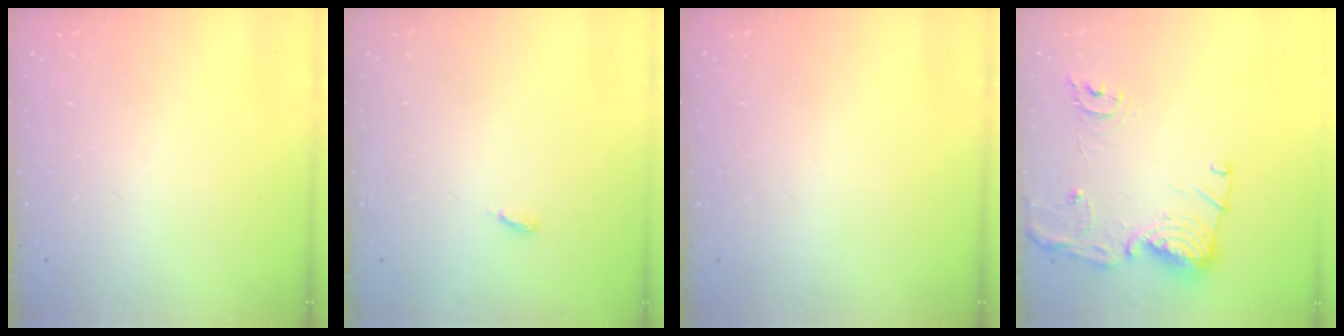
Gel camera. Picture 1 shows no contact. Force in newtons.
{"total": 2.9, "press": 2.9, "slide": 0.2}
{"total": 0.0}
{"total": 15.1, "press": 15.0, "slide": 1.6}